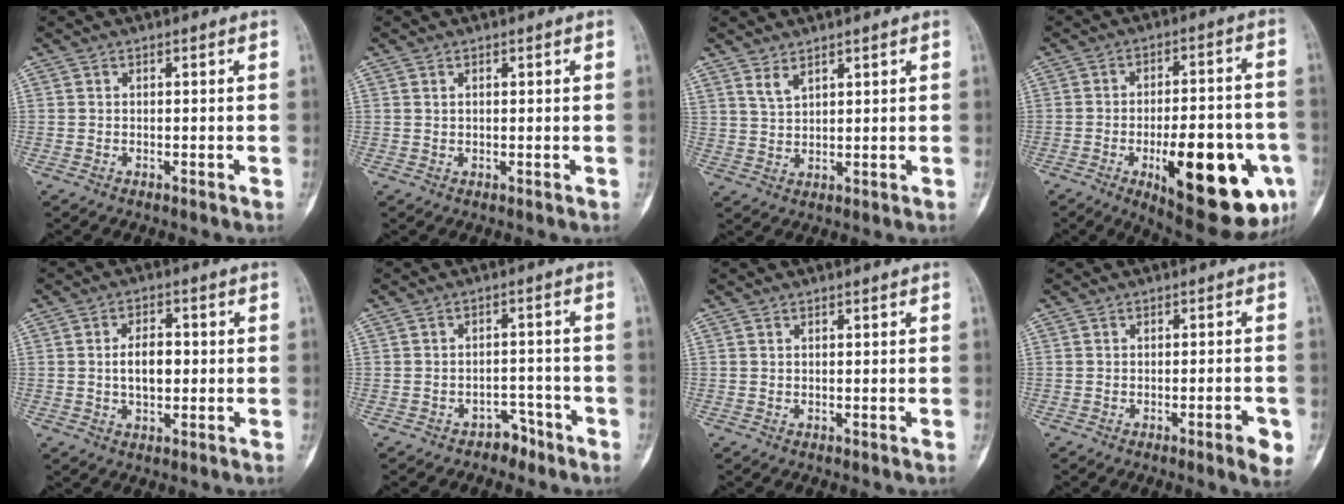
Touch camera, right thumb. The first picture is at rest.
{"total": 0.6, "force": [0.3, 0.3, 0.4], "torque": [-0.001, 0.005, 0.006]}
{"total": 3.0, "force": [2.2, 1.4, 1.4], "torque": [-0.014, -0.014, 0.050]}
{"total": 23.4, "force": [-8.1, 8.6, 20.2], "torque": [-0.237, 0.016, -0.096]}
{"total": 6.1, "force": [0.0, 3.7, 4.8], "torque": [-0.067, 0.008, 0.000]}
{"total": 3.6, "force": [-2.7, 2.3, 0.6], "torque": [0.009, 0.037, -0.036]}
{"total": 0.0}
{"total": 4.4, "force": [-1.9, 0.8, 3.9], "torque": [-0.046, 0.006, -0.024]}